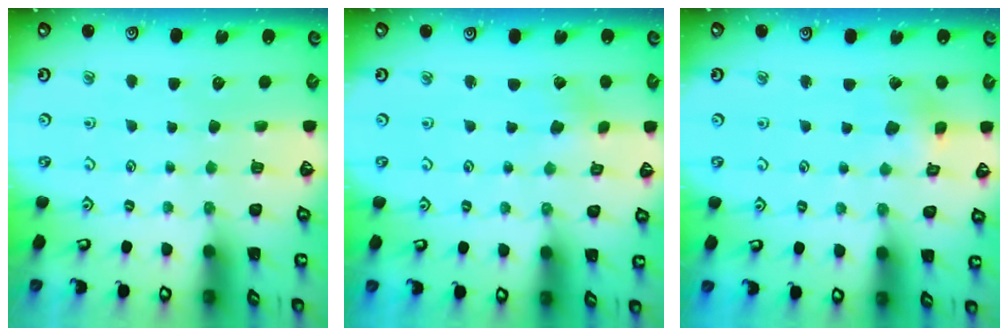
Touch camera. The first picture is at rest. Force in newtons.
{"total": 0.0}
{"total": 2.6, "press": 2.5, "slide": 0.3}